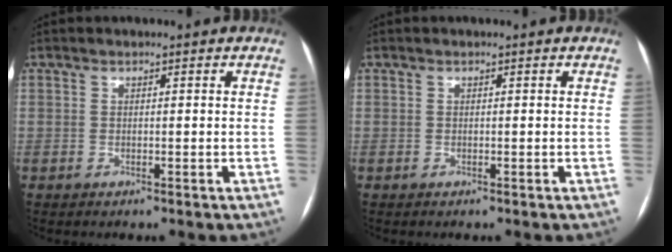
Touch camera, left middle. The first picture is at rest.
{"total": 0.0}